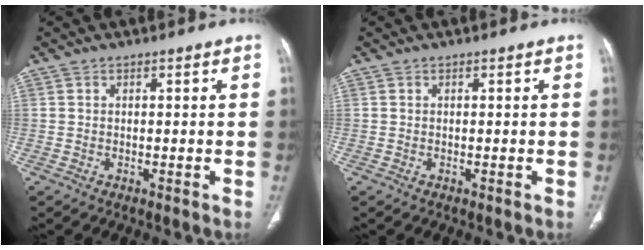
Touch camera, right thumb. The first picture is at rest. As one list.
[{"total": 0.0}]